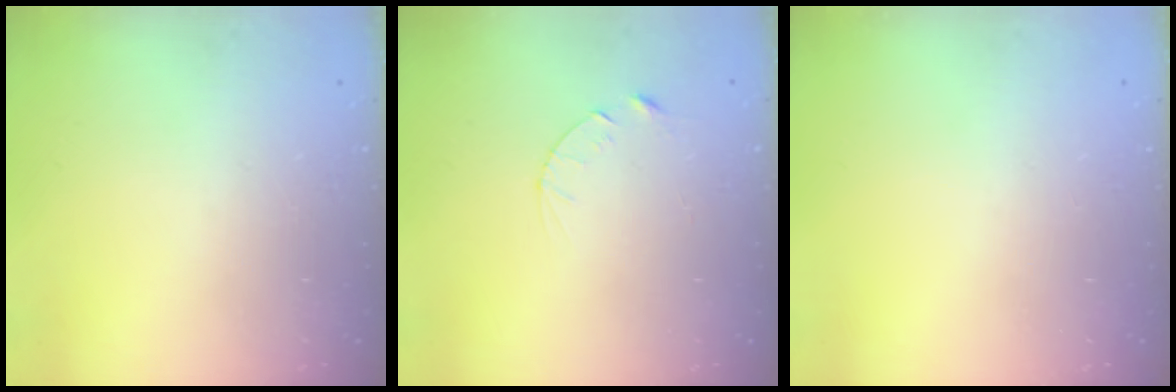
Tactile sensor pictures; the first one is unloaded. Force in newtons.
{"total": 4.1, "press": 4.0, "slide": 0.4}
{"total": 0.0}